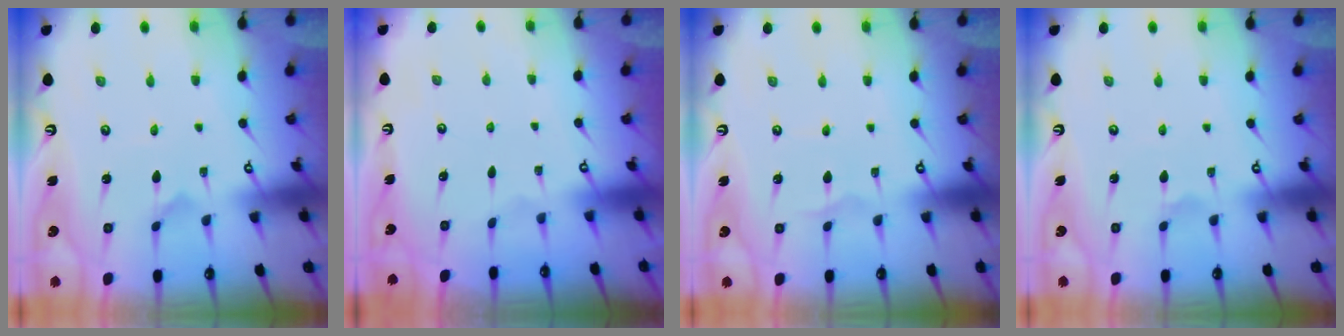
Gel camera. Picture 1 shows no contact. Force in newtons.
{"total": 0.0}
{"total": 1.1, "press": 1.1, "slide": 0.1}
{"total": 1.6, "press": 1.6, "slide": 0.3}